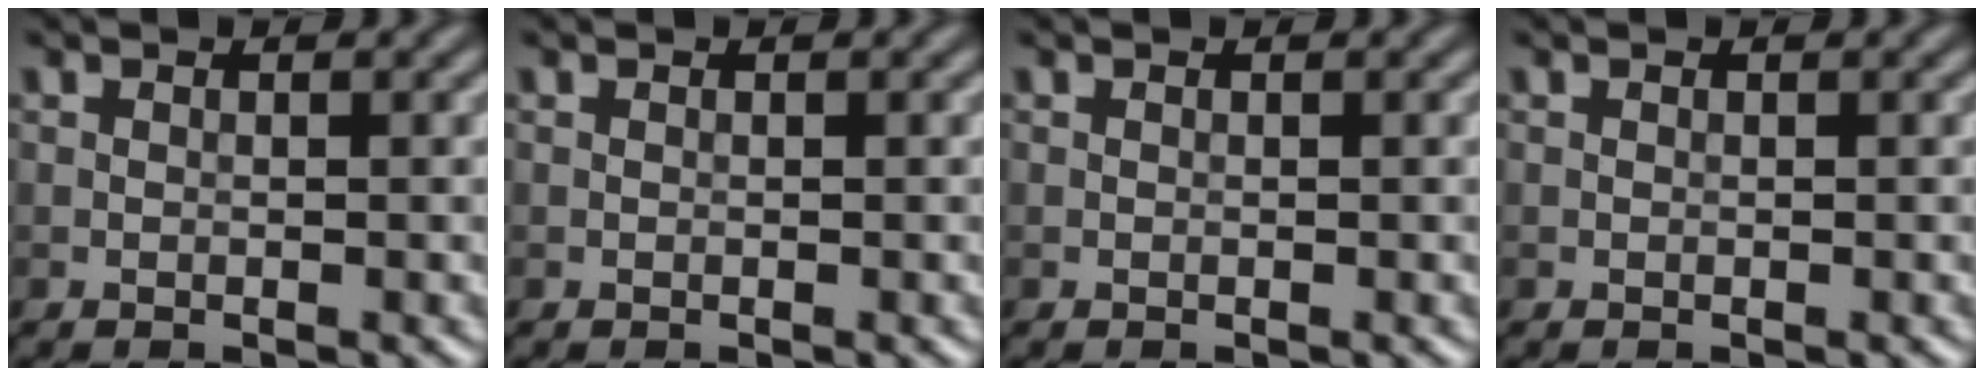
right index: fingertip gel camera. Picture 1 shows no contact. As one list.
[{"total": 0.0}, {"total": 0.0}, {"total": 0.0}]